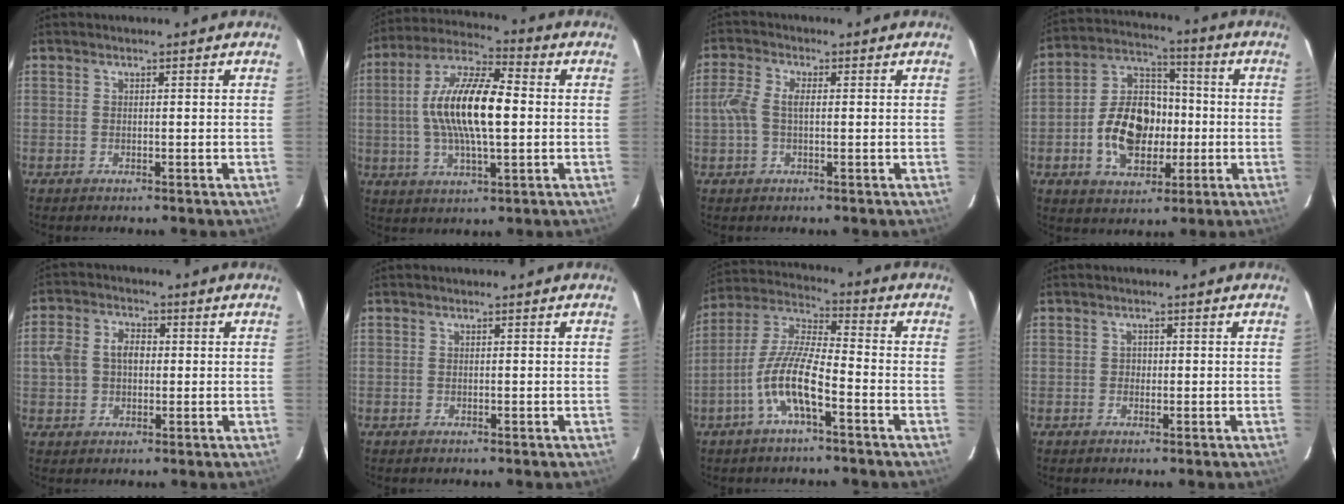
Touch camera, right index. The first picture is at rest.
{"total": 15.8, "force": [0.3, 5.1, 14.9], "torque": [-0.288, 0.014, -0.001]}
{"total": 4.9, "force": [0.0, 2.5, 4.2], "torque": [-0.092, 0.009, -0.002]}
{"total": 14.8, "force": [-2.9, 10.1, 10.4], "torque": [-0.206, 0.028, -0.041]}
{"total": 7.0, "force": [0.2, 5.4, 4.4], "torque": [-0.090, 0.022, 0.005]}
{"total": 0.0}
{"total": 11.0, "force": [-4.9, 2.3, 9.6], "torque": [-0.205, 0.003, -0.096]}
{"total": 1.0, "force": [-0.3, 1.0, 0.1], "torque": [0.002, 0.002, -0.005]}